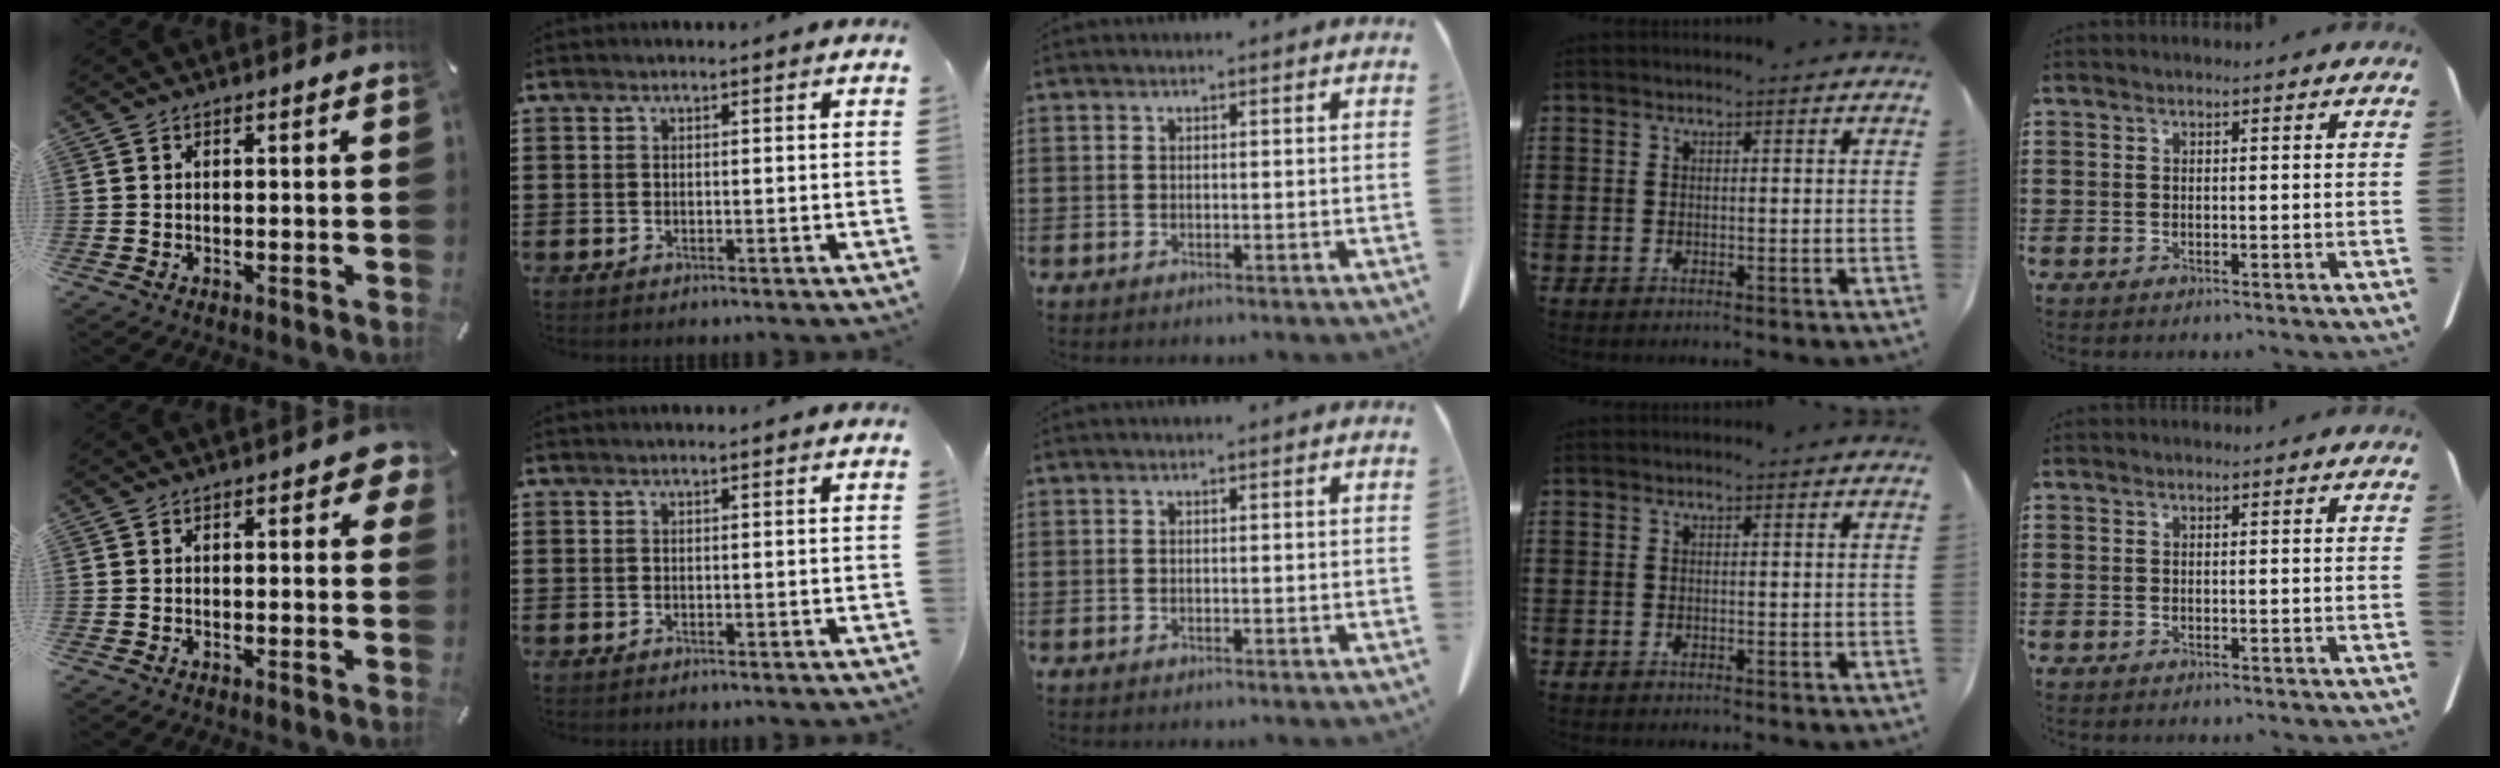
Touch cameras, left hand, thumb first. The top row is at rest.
{"thumb": {"total": 3.2, "force": [1.1, 1.8, 2.4], "torque": [-0.018, -0.004, 0.013]}}